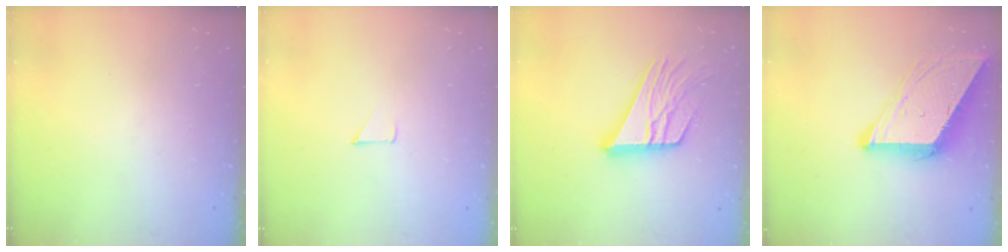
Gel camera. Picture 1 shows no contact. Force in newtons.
{"total": 2.9, "press": 2.8, "slide": 0.3}
{"total": 17.5, "press": 17.4, "slide": 1.7}
{"total": 10.3, "press": 10.3, "slide": 0.9}